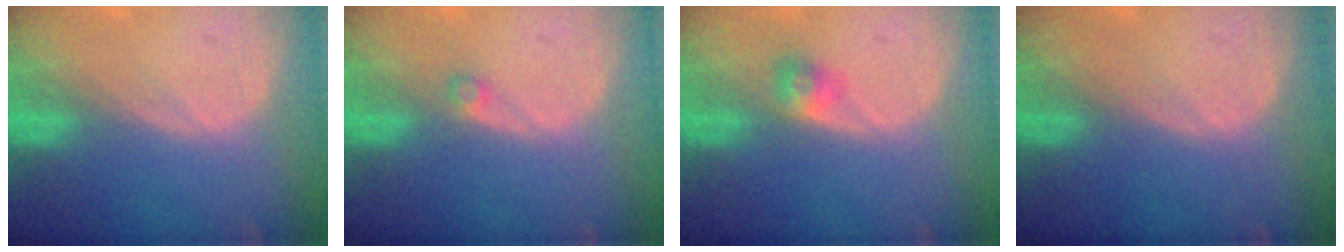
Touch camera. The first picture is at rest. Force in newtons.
{"total": 1.0, "press": 1.0, "slide": 0.2}
{"total": 2.6, "press": 2.3, "slide": 1.1}
{"total": 0.0}